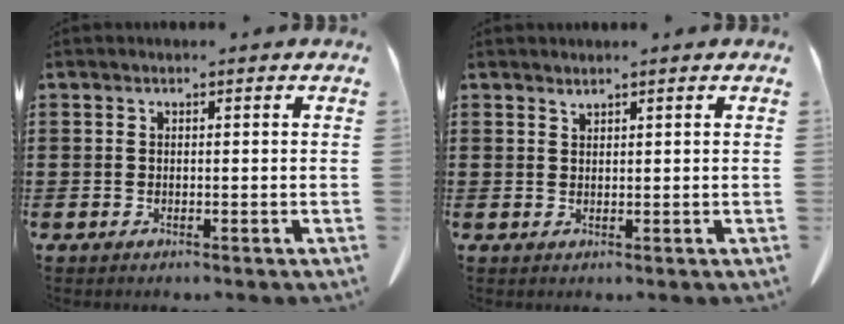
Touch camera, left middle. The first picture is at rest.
{"total": 1.0, "force": [0.9, 0.0, 0.2], "torque": [-0.007, -0.003, 0.019]}